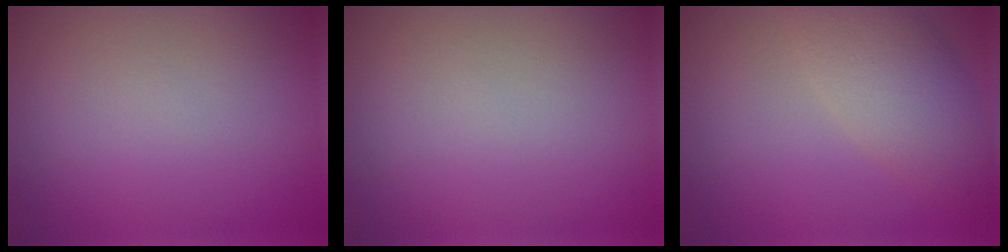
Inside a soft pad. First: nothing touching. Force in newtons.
{"total": 0.0}
{"total": 4.9, "press": 4.9, "slide": 0.3}